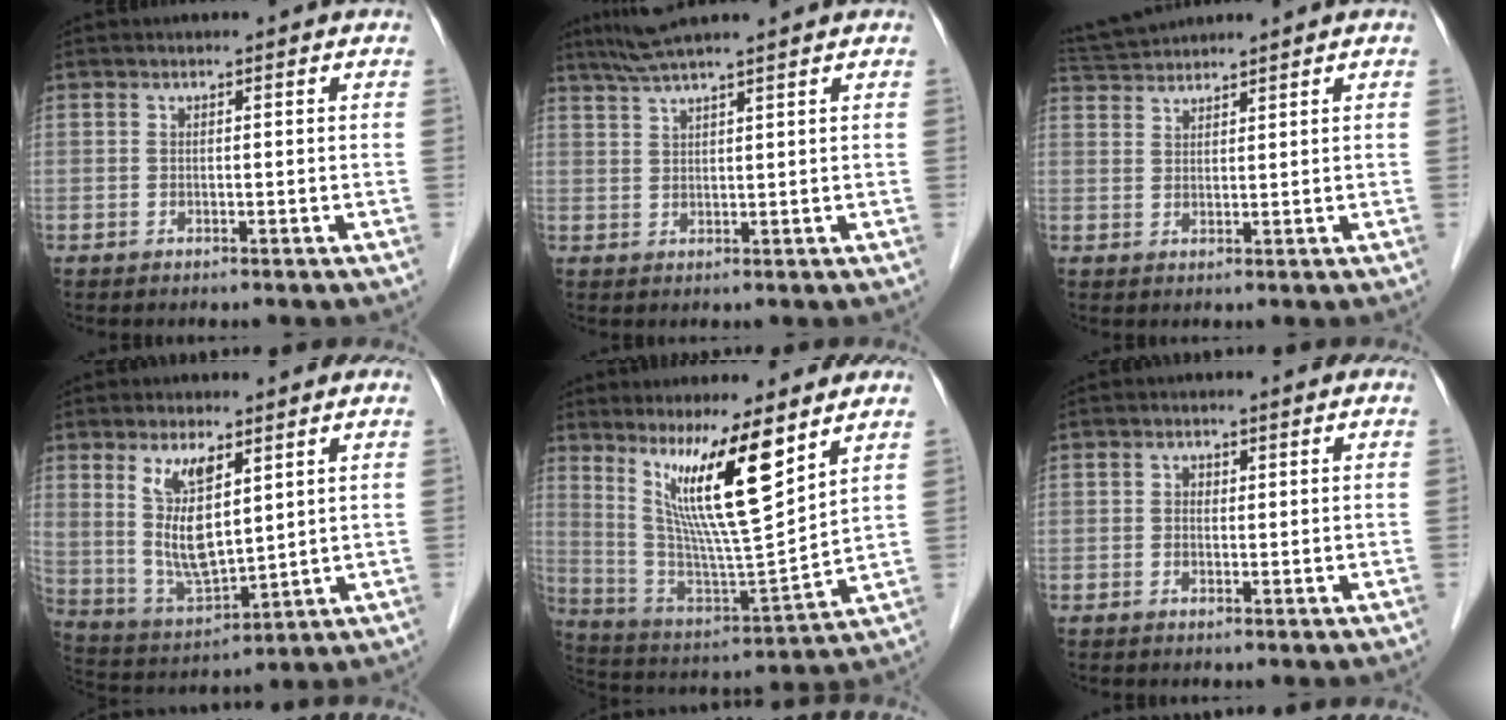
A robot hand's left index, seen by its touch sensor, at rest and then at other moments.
{"total": 7.5, "force": [6.6, -0.6, 3.6], "torque": [-0.065, 0.035, 0.107]}
{"total": 5.2, "force": [5.2, -0.1, 0.8], "torque": [-0.022, 0.031, 0.099]}
{"total": 10.0, "force": [4.1, 3.2, 8.5], "torque": [-0.176, -0.009, 0.092]}
{"total": 13.7, "force": [7.9, 0.2, 11.1], "torque": [-0.213, -0.015, 0.151]}
{"total": 1.0, "force": [0.2, 0.8, 0.7], "torque": [-0.013, 0.001, 0.002]}